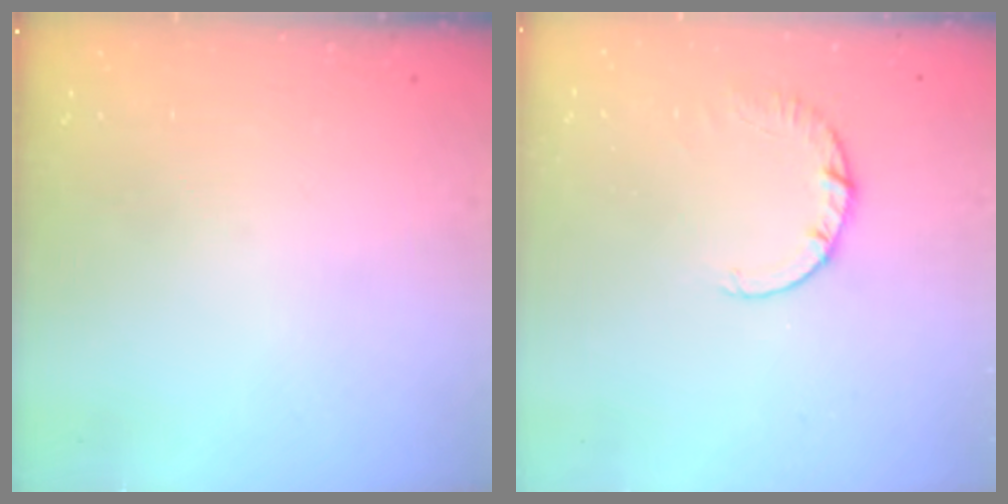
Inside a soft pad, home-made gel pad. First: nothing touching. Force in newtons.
{"total": 2.4, "press": 2.4, "slide": 0.2}